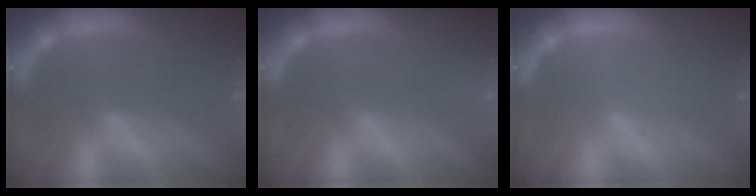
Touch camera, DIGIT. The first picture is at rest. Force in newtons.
{"total": 1.4}
{"total": 1.5}